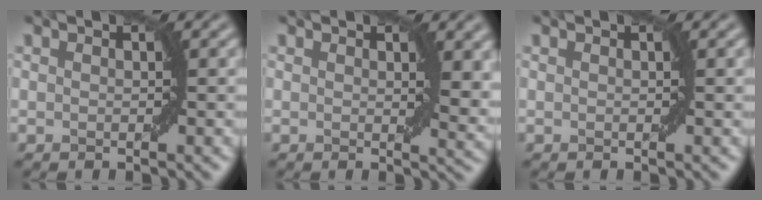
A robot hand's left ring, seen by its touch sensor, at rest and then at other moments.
{"total": 2.7, "force": [1.1, 0.9, 2.3], "torque": [-0.028, -0.007, 0.020]}
{"total": 0.0}